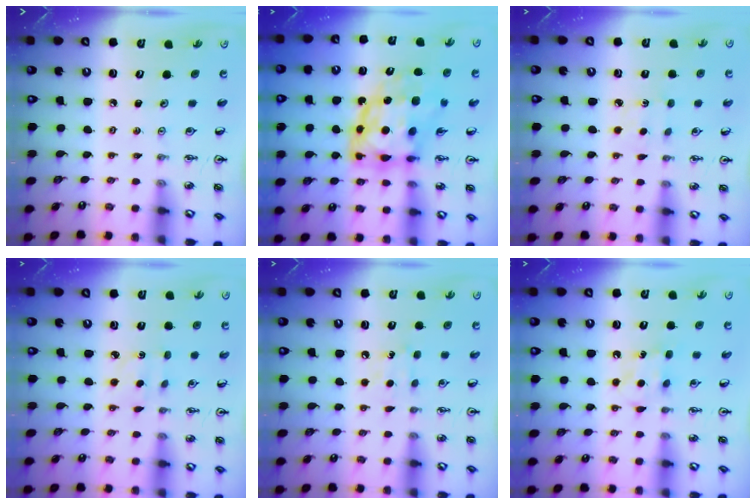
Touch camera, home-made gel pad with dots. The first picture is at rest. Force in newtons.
{"total": 11.5, "press": 11.5, "slide": 1.2}
{"total": 2.8, "press": 2.8, "slide": 0.4}
{"total": 2.0, "press": 1.9, "slide": 0.7}
{"total": 7.5, "press": 7.4, "slide": 0.9}
{"total": 6.1, "press": 6.1, "slide": 0.9}